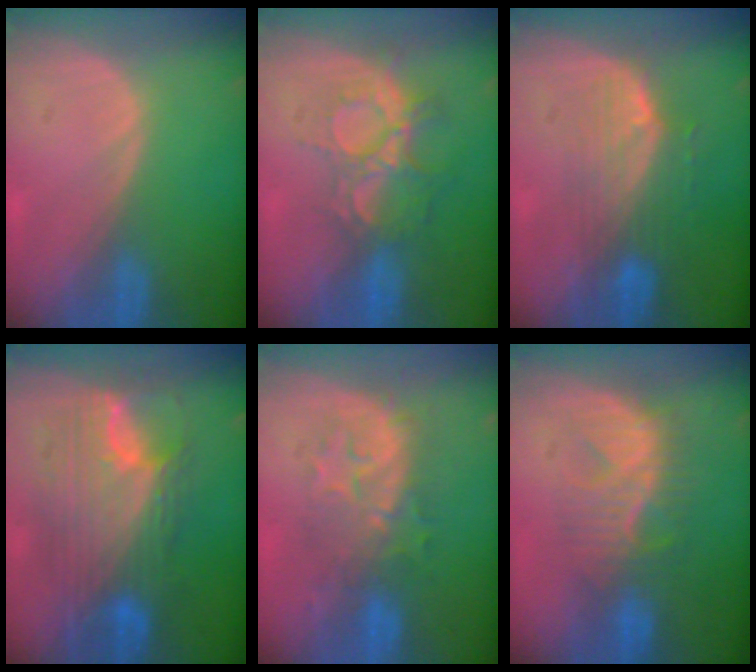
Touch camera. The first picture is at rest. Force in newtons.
{"total": 9.3, "press": 7.8, "slide": 5.0}
{"total": 7.5, "press": 6.7, "slide": 3.3}
{"total": 11.6, "press": 11.6, "slide": 1.0}
{"total": 8.0, "press": 8.0, "slide": 0.9}
{"total": 8.0, "press": 7.9, "slide": 1.1}